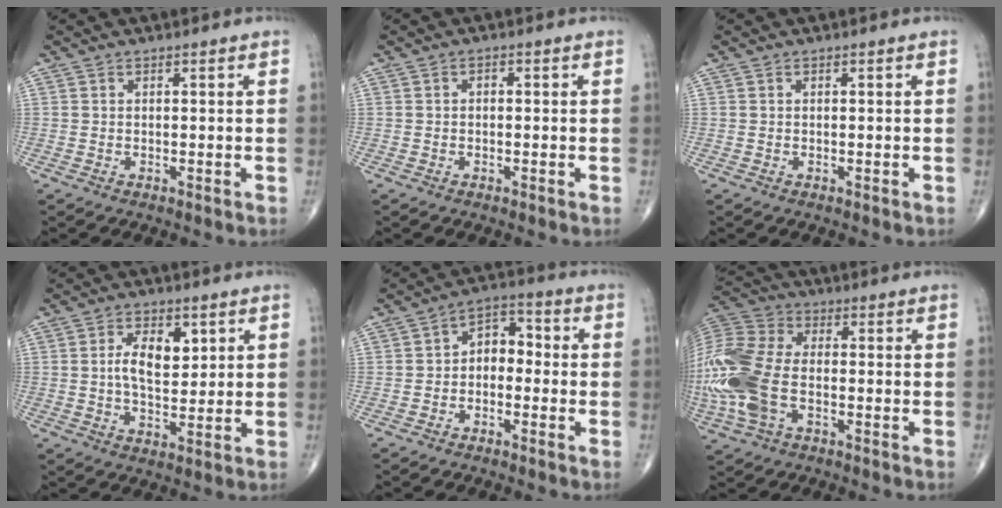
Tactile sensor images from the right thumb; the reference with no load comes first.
{"total": 1.0, "force": [0.0, 0.7, 0.8], "torque": [-0.011, 0.005, -0.003]}
{"total": 0.0}
{"total": 7.6, "force": [1.9, 4.3, 6.0], "torque": [-0.085, -0.009, 0.032]}
{"total": 6.3, "force": [-0.9, 4.4, 4.4], "torque": [-0.044, 0.034, -0.032]}
{"total": 19.2, "force": [-3.8, 11.0, 15.2], "torque": [-0.384, 0.012, -0.072]}